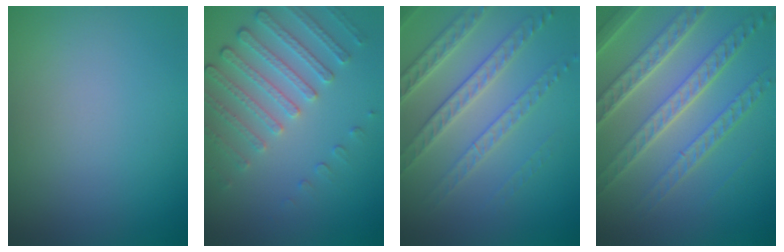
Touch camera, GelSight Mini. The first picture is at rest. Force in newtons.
{"total": 4.7, "press": 3.5, "slide": 3.1}
{"total": 4.6, "press": 3.9, "slide": 2.5}
{"total": 7.8, "press": 5.4, "slide": 5.6}